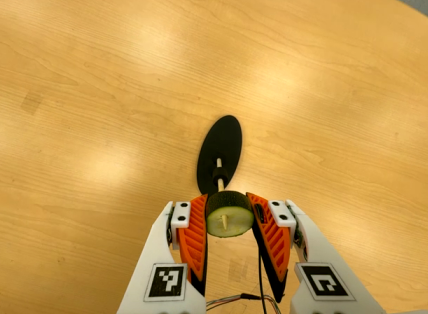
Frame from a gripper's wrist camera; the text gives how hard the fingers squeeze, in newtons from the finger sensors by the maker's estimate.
{"total": 11.7, "left": 11.5, "right": 11.8}